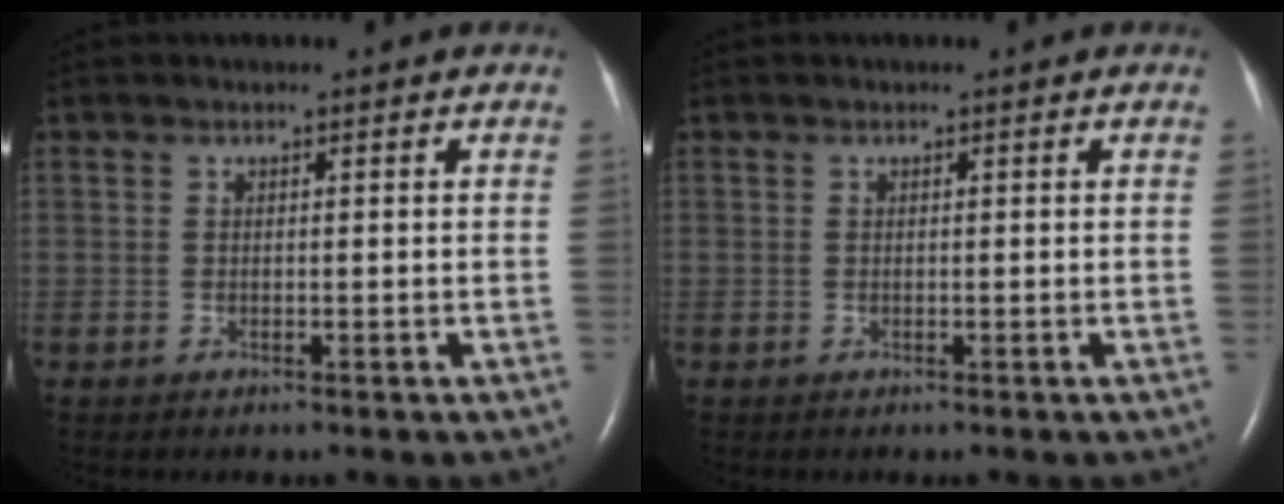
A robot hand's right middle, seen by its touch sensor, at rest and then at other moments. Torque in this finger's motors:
{"motor_torque": [-0.15, -0.01, -0.05, -0.01]}